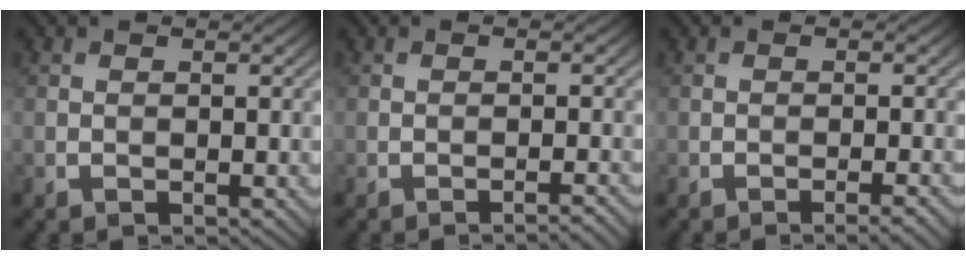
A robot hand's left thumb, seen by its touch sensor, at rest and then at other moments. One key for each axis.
{"total": 1.4, "fx": -1.1, "fy": 0.1, "fz": 0.9, "tx": -0.005, "ty": 0.006, "tz": -0.022}
{"total": 2.0, "fx": -1.2, "fy": 0.2, "fz": 1.6, "tx": -0.019, "ty": 0.007, "tz": -0.024}